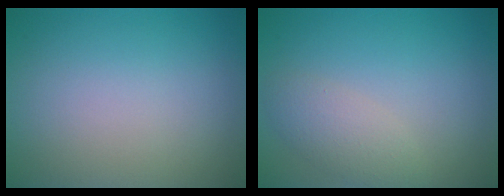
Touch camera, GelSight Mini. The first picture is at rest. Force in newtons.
{"total": 2.5, "press": 2.5, "slide": 0.0}